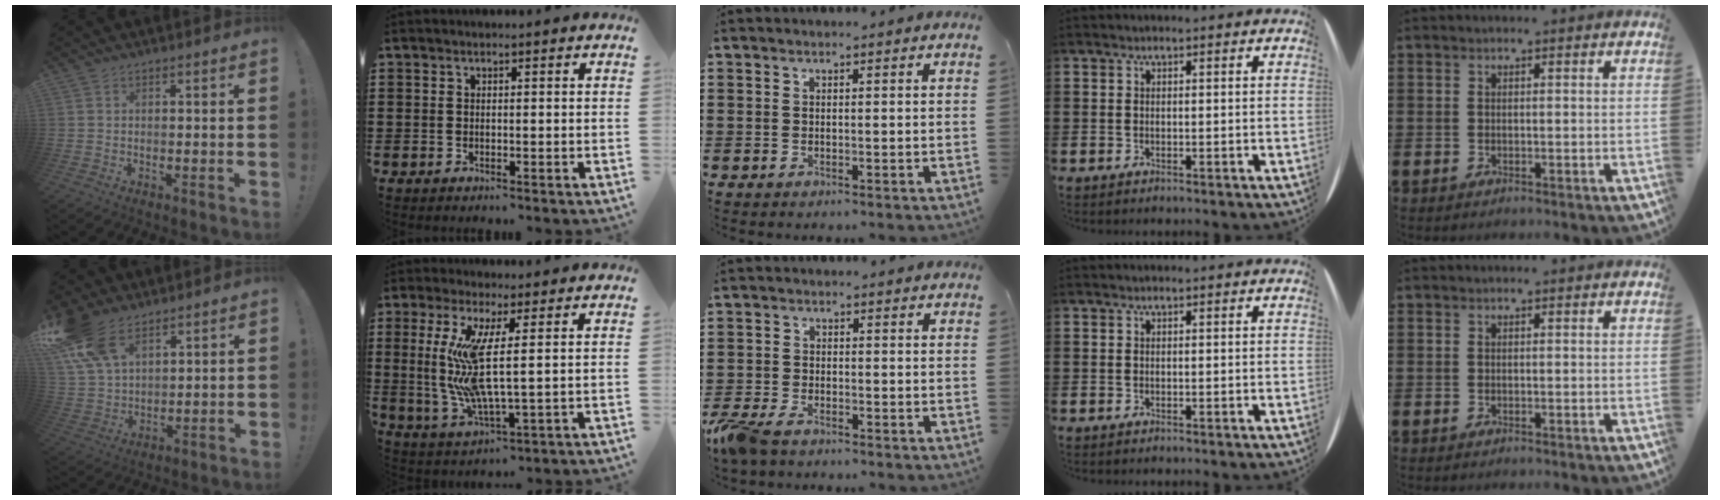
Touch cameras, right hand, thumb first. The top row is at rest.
{"thumb": {"total": 15.3, "force": [9.7, 8.5, 8.3], "torque": [-0.168, -0.044, 0.185]}, "index": {"total": 10.1, "force": [1.9, 1.6, 9.8], "torque": [-0.221, -0.025, 0.027]}, "middle": {"total": 4.0, "force": [-3.3, 1.2, 1.9], "torque": [-0.068, -0.011, -0.073]}}